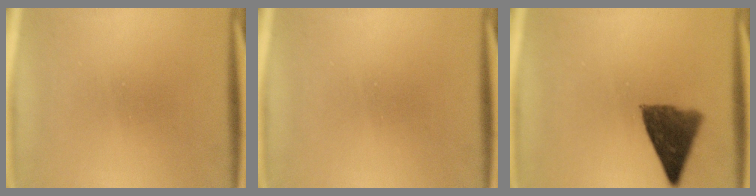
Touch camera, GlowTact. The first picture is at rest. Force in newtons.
{"total": 0.0}
{"total": 8.6}